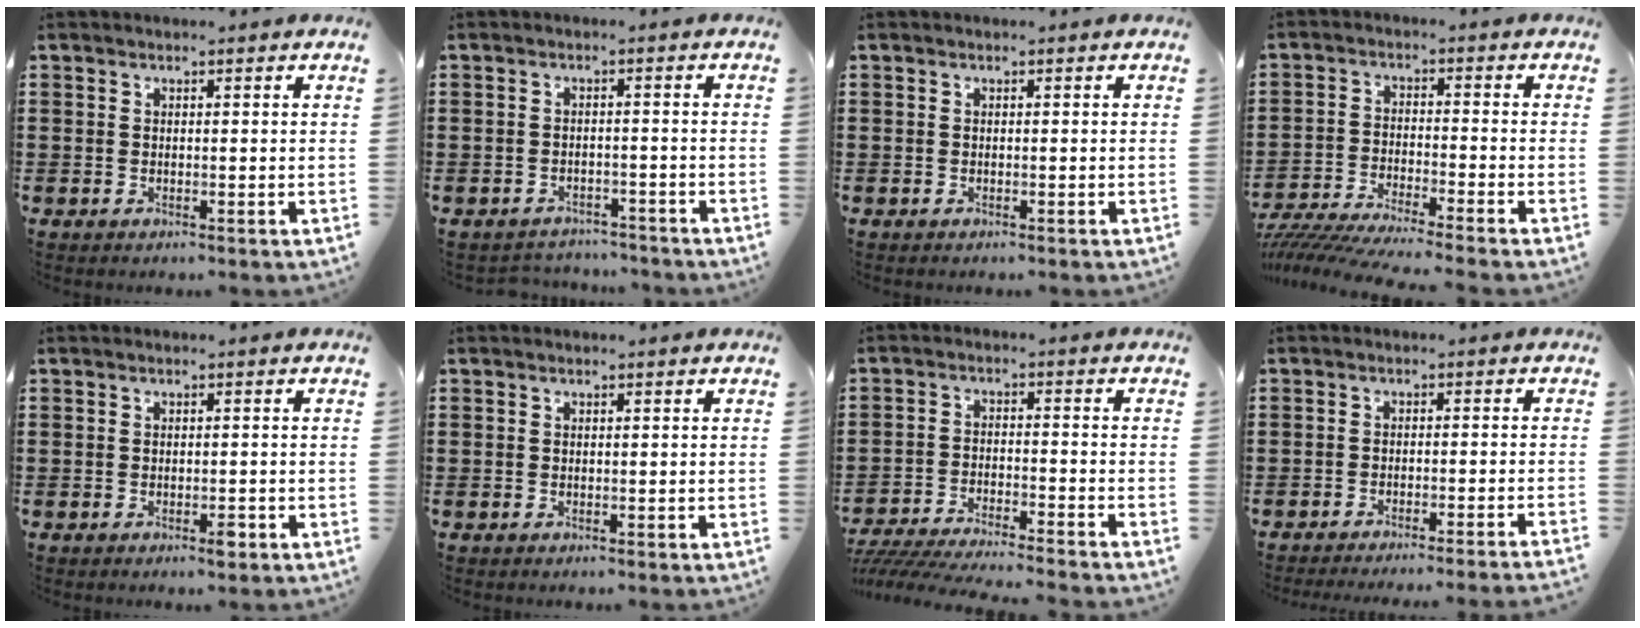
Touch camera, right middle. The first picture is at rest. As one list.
[{"total": 2.1, "force": [-2.1, 0.3, -0.2], "torque": [-0.006, -0.001, -0.046]}, {"total": 0.0}, {"total": 5.5, "force": [-5.2, -0.6, 1.6], "torque": [-0.046, -0.022, -0.108]}, {"total": 1.5, "force": [-0.9, 0.5, 1.1], "torque": [-0.021, -0.002, -0.015]}, {"total": 0.0}, {"total": 5.3, "force": [-5.1, 0.0, 1.3], "torque": [-0.034, -0.009, -0.104]}, {"total": 2.3, "force": [-2.1, -0.6, 0.6], "torque": [-0.012, -0.002, -0.044]}]